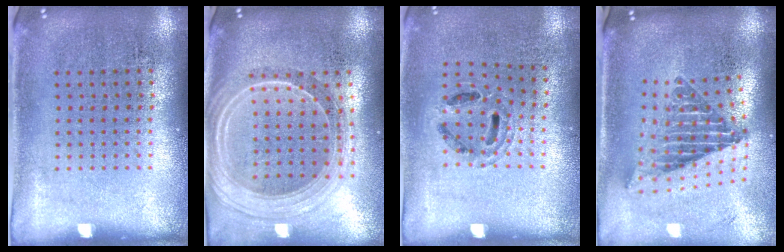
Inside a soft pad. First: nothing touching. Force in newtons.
{"total": 2.3, "press": 1.9, "slide": 1.3}
{"total": 0.9, "press": 0.9, "slide": 0.2}
{"total": 2.3, "press": 1.5, "slide": 1.7}